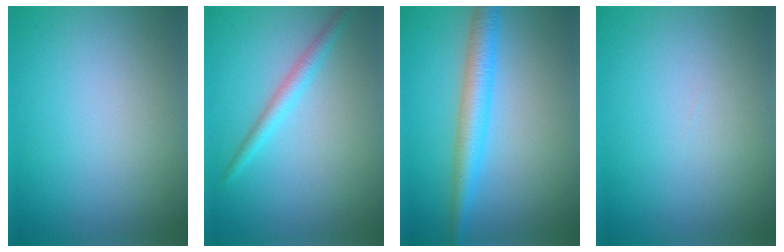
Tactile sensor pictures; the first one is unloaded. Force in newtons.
{"total": 2.0, "press": 1.9, "slide": 0.1}
{"total": 4.0, "press": 4.0, "slide": 0.2}
{"total": 0.0}